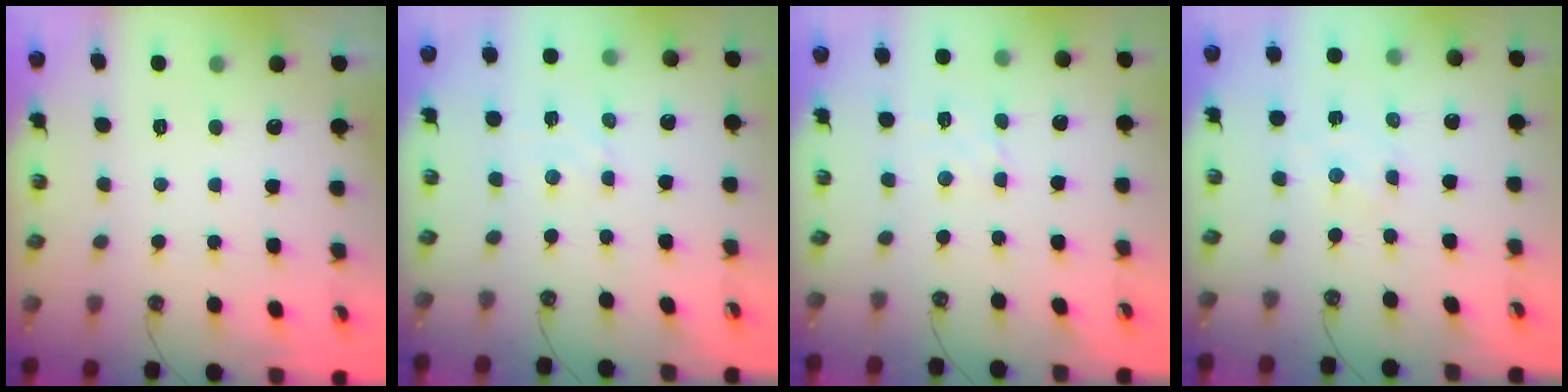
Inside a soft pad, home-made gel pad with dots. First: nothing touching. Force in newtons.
{"total": 2.3, "press": 2.3, "slide": 0.4}
{"total": 2.5, "press": 2.4, "slide": 0.5}
{"total": 1.8, "press": 1.8, "slide": 0.3}